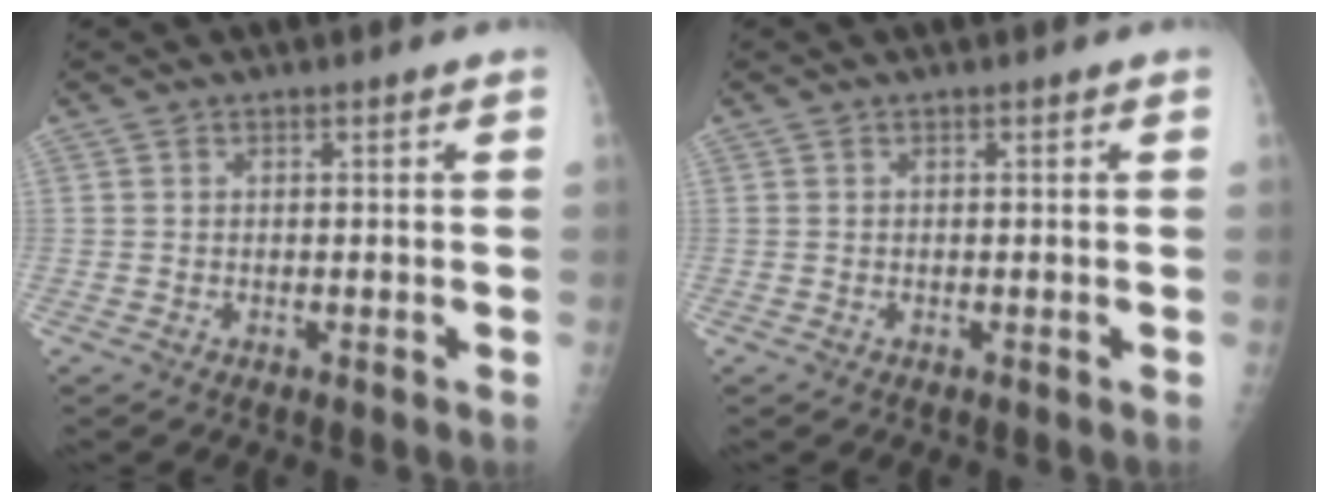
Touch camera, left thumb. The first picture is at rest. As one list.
[{"total": 0.0}]